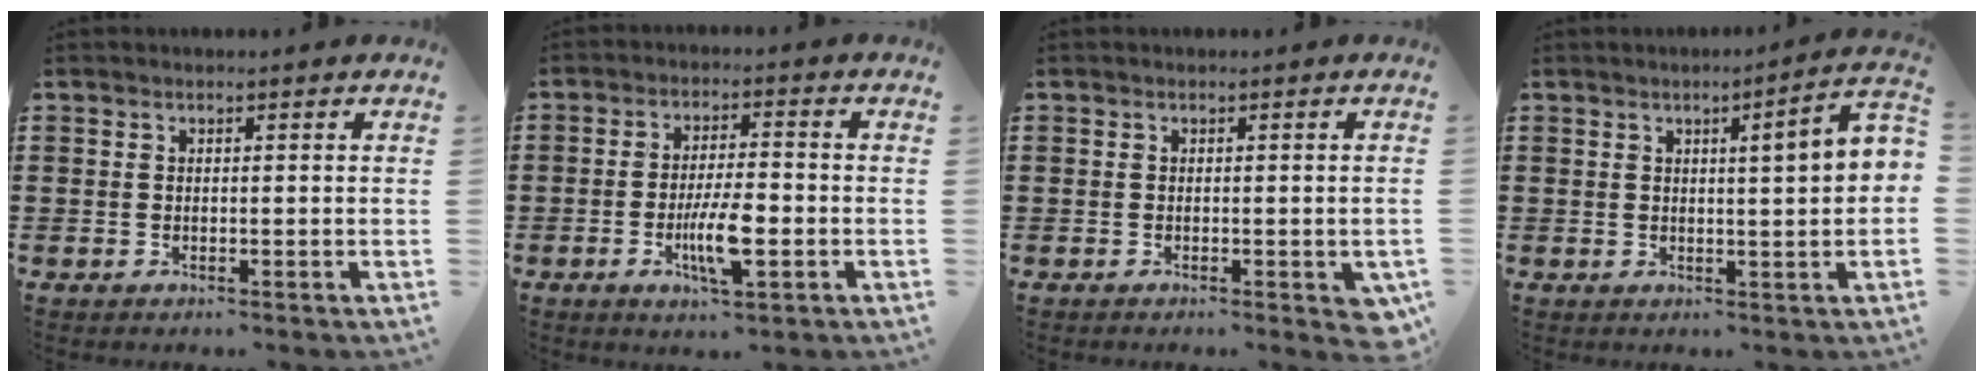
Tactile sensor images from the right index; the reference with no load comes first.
{"total": 7.5, "force": [-2.4, 2.1, 6.8], "torque": [-0.137, -0.011, -0.045]}
{"total": 1.0, "force": [-0.6, 0.7, 0.5], "torque": [-0.009, 0.000, -0.012]}
{"total": 4.2, "force": [0.7, 0.0, 4.1], "torque": [-0.067, -0.009, 0.006]}